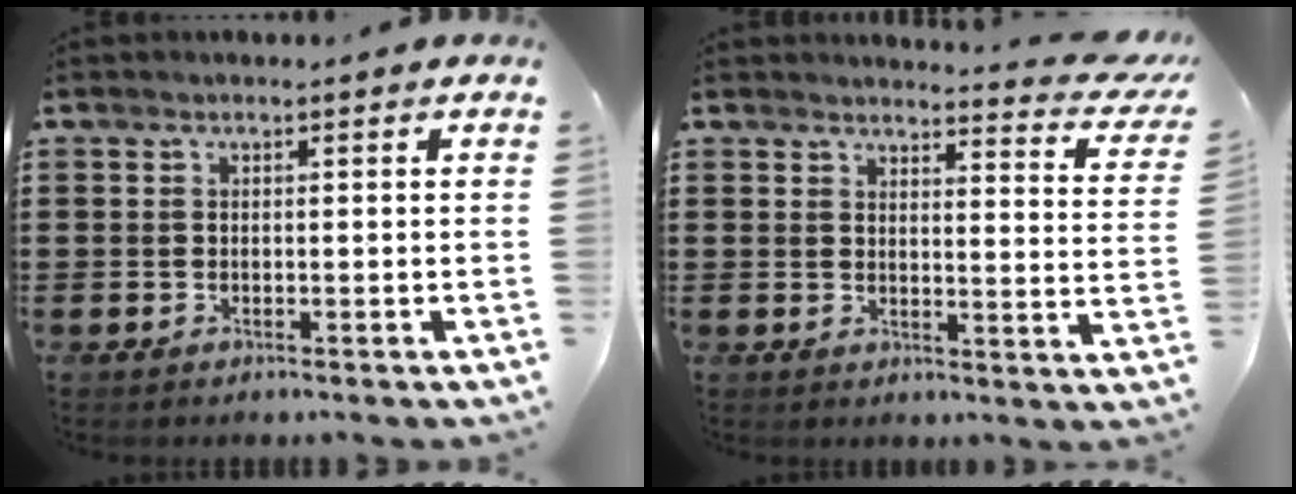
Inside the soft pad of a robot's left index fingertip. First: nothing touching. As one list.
[{"total": 3.9, "force": [3.6, 0.1, 1.4], "torque": [-0.030, -0.028, 0.058]}]